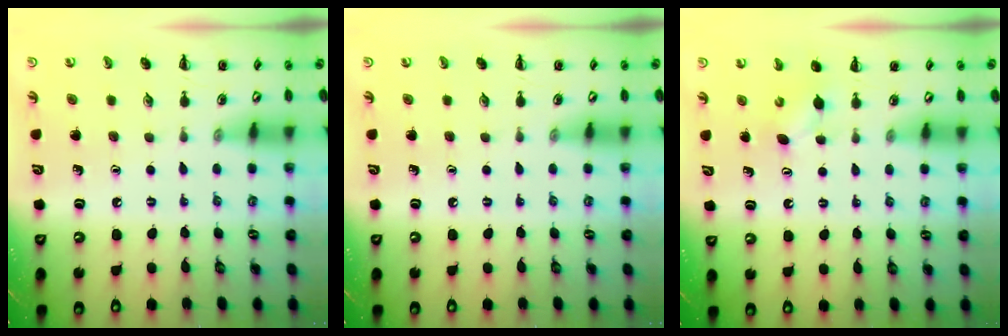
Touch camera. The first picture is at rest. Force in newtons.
{"total": 0.0}
{"total": 3.3, "press": 3.2, "slide": 0.7}